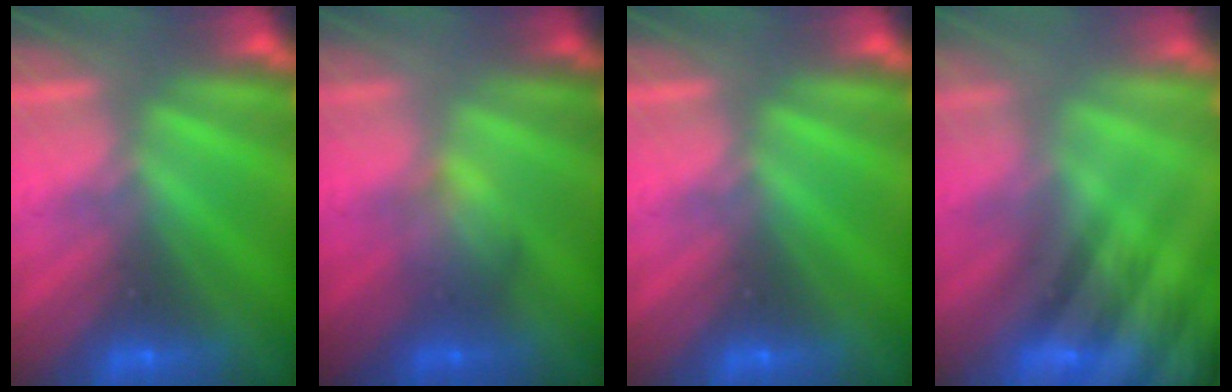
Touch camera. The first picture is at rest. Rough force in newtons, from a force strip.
{"total": 2.0}
{"total": 0.0}
{"total": 7.8}